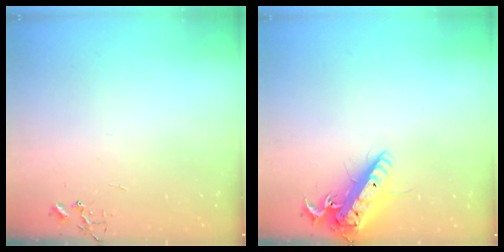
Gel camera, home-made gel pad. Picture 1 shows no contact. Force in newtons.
{"total": 16.4, "press": 16.1, "slide": 3.0}